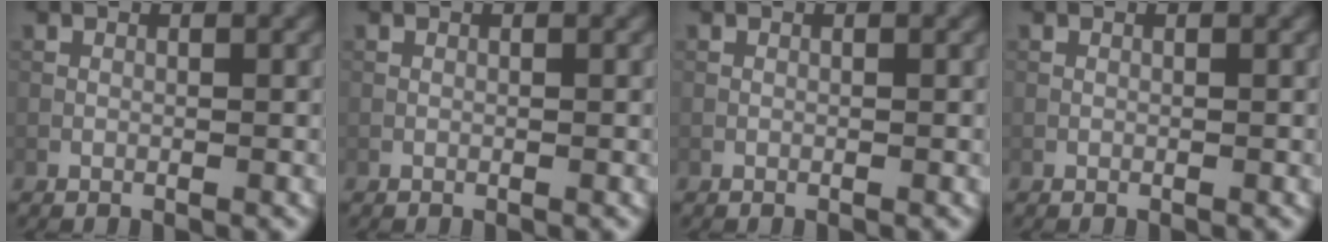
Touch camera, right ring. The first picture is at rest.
{"total": 0.0}
{"total": 0.0}
{"total": 0.0}